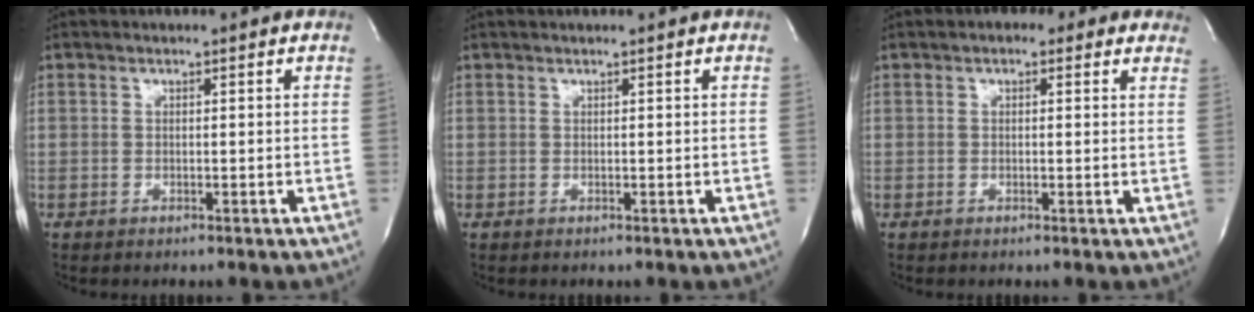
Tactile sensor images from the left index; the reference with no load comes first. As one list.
[{"total": 0.9, "force": [0.8, -0.1, 0.4], "torque": [-0.007, 0.014, 0.014]}, {"total": 4.6, "force": [2.8, 2.4, 2.7], "torque": [-0.020, 0.018, 0.025]}]